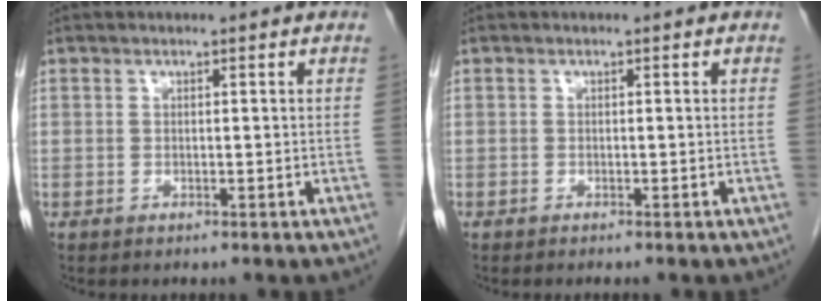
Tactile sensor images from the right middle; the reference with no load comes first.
{"total": 0.5, "force": [-0.5, -0.1, 0.2], "torque": [-0.004, -0.001, -0.008]}